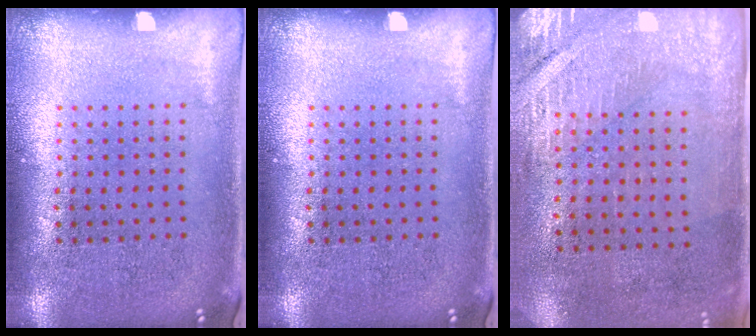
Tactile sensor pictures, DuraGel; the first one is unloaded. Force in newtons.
{"total": 0.0}
{"total": 2.9, "press": 2.5, "slide": 1.4}